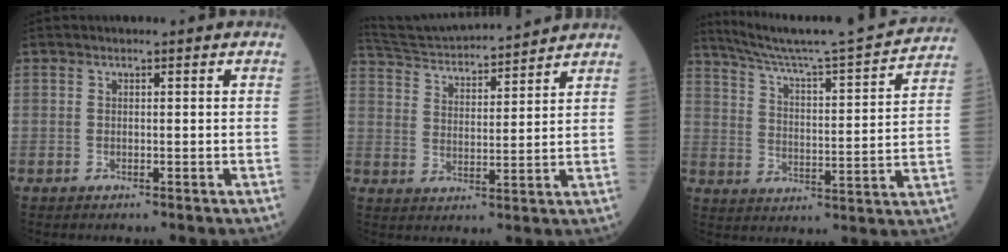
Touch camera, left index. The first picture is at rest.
{"total": 15.6, "force": [14.8, 1.0, 4.8], "torque": [-0.096, 0.026, 0.239]}
{"total": 19.7, "force": [18.6, -1.0, 6.6], "torque": [-0.120, -0.041, 0.259]}